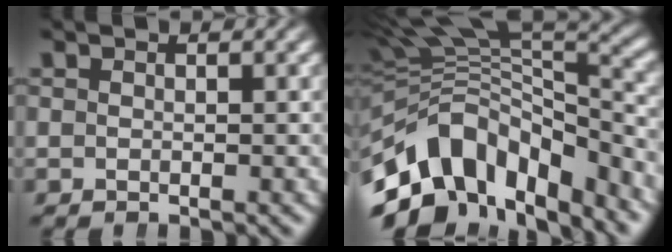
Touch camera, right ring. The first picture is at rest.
{"total": 14.8, "force": [-4.2, 10.6, 9.5], "torque": [-0.182, -0.036, -0.056]}